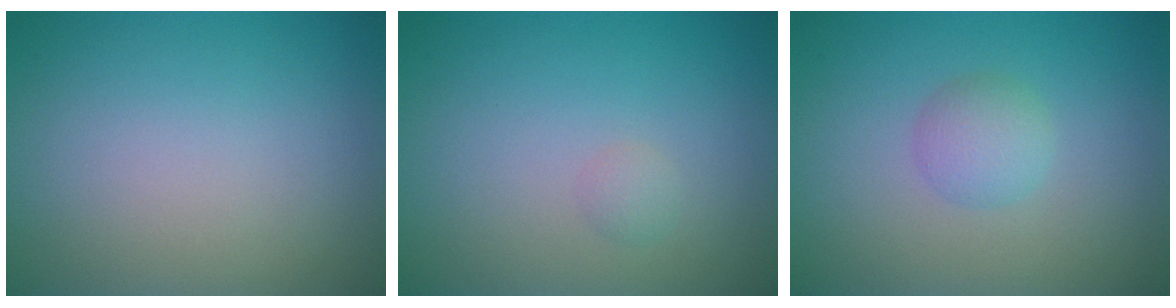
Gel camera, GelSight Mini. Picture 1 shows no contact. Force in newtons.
{"total": 0.7, "press": 0.7, "slide": 0.0}
{"total": 2.1, "press": 2.1, "slide": 0.1}